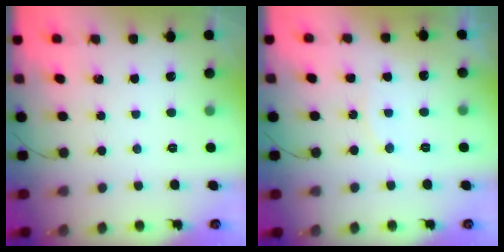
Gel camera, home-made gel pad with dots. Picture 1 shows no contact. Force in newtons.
{"total": 5.6, "press": 5.6, "slide": 0.7}